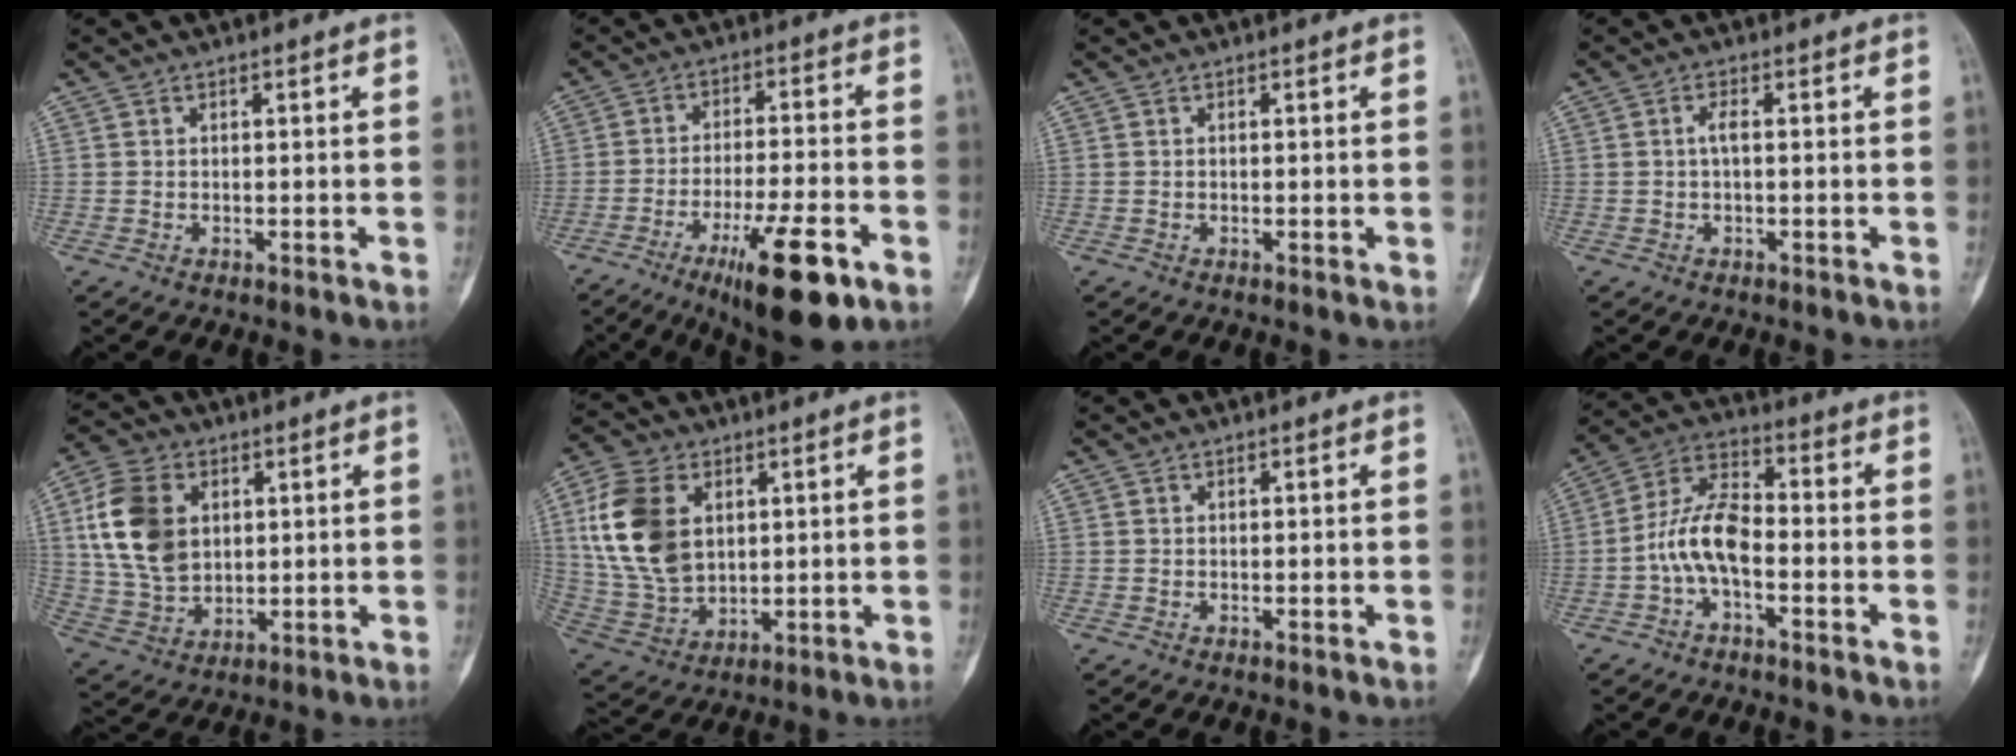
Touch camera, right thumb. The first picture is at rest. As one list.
[{"total": 14.3, "force": [-7.4, 3.2, 11.9], "torque": [-0.193, 0.020, -0.111]}, {"total": 0.0}, {"total": 1.7, "force": [0.0, 0.5, 1.7], "torque": [-0.036, 0.002, -0.001]}, {"total": 14.8, "force": [3.5, 10.5, 9.8], "torque": [-0.175, -0.004, 0.071]}, {"total": 16.4, "force": [4.0, 11.0, 11.4], "torque": [-0.217, -0.007, 0.086]}, {"total": 0.0}, {"total": 9.7, "force": [-2.5, 4.8, 8.1], "torque": [-0.159, 0.041, -0.057]}]